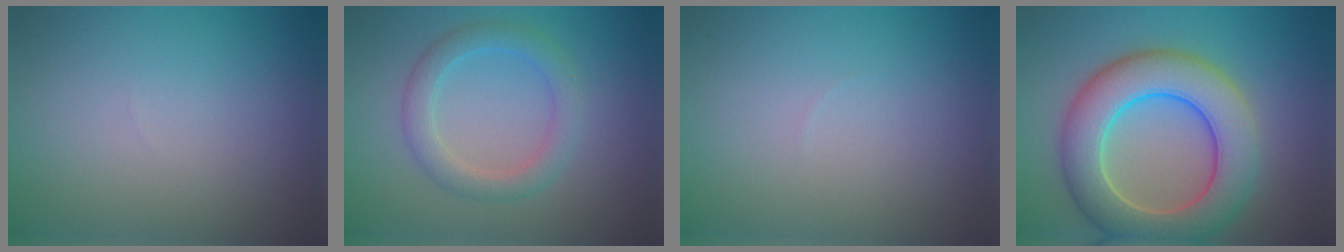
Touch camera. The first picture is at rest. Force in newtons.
{"total": 3.1, "press": 3.1, "slide": 0.1}
{"total": 0.0}
{"total": 9.1, "press": 9.1, "slide": 0.5}